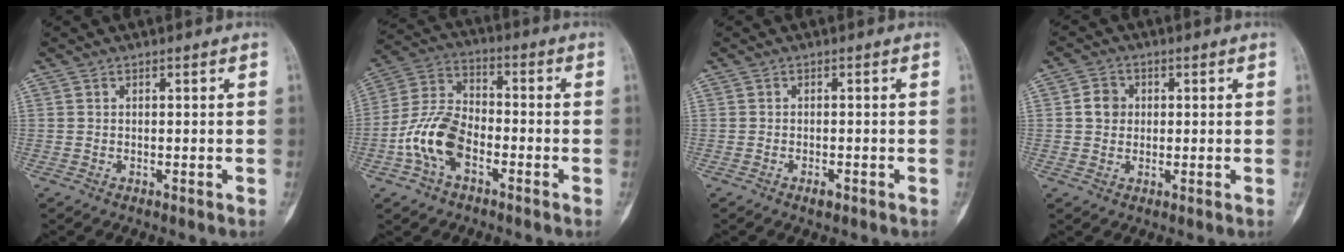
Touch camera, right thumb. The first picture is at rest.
{"total": 11.6, "force": [-4.2, 6.8, 8.4], "torque": [-0.168, 0.036, -0.086]}
{"total": 1.5, "force": [-0.9, 0.6, 1.0], "torque": [-0.019, 0.002, -0.014]}
{"total": 3.8, "force": [0.5, 3.3, 1.7], "torque": [-0.015, 0.004, 0.004]}